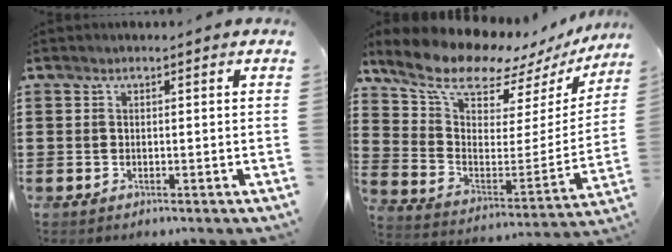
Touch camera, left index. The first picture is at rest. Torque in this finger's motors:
{"motor_torque": [2.14, 0.00, 1.05, 0.21]}